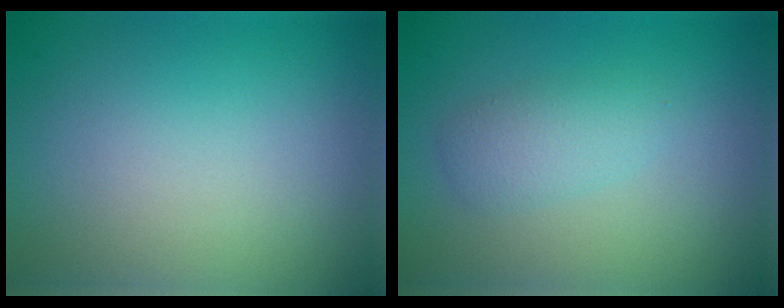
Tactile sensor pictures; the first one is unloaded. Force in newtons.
{"total": 2.1, "press": 2.1, "slide": 0.1}